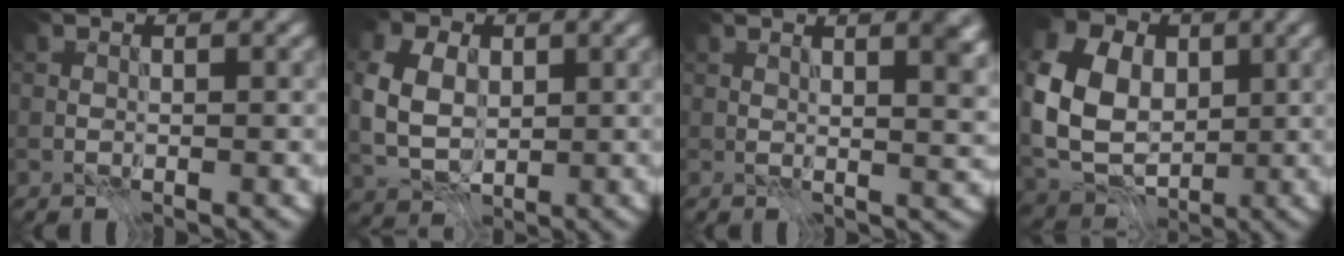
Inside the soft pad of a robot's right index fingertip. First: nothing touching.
{"total": 7.8, "force": [0.9, 5.9, 5.0], "torque": [-0.120, 0.015, 0.004]}
{"total": 3.5, "force": [1.8, 0.7, 2.8], "torque": [-0.035, -0.001, 0.031]}
{"total": 10.8, "force": [1.2, 8.0, 7.1], "torque": [-0.170, -0.001, 0.022]}